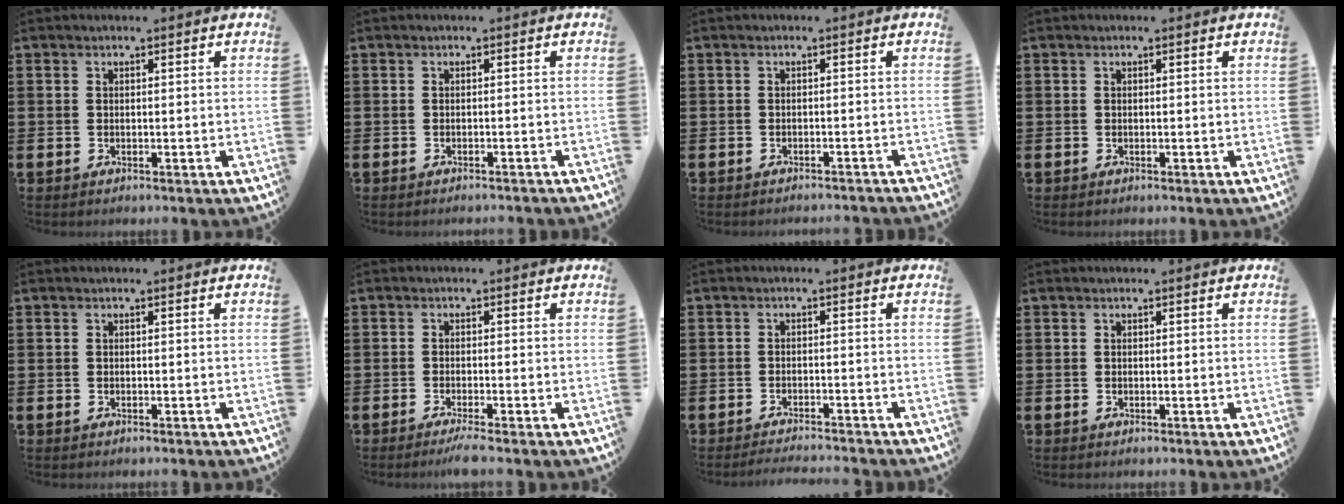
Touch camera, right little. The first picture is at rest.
{"total": 0.5, "force": [-0.5, -0.1, 0.0], "torque": [0.000, 0.000, -0.011]}
{"total": 0.8, "force": [-0.8, -0.2, 0.0], "torque": [0.000, 0.001, -0.016]}
{"total": 0.0}
{"total": 0.0}
{"total": 1.6, "force": [-1.0, 0.0, 1.2], "torque": [-0.019, -0.001, -0.018]}
{"total": 1.4, "force": [-1.4, -0.2, 0.1], "torque": [-0.003, 0.003, -0.027]}
{"total": 0.0}